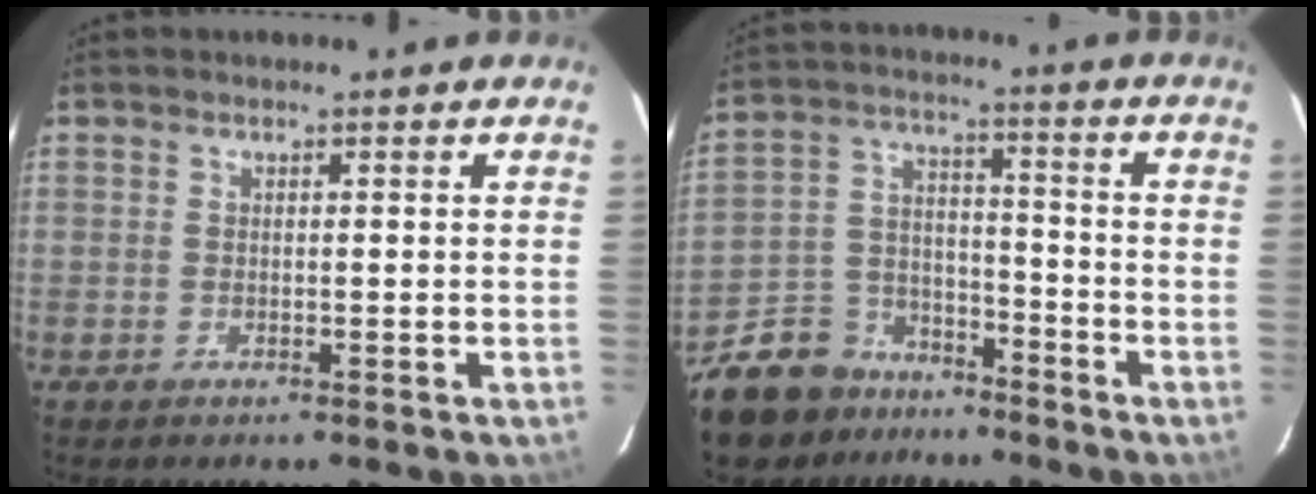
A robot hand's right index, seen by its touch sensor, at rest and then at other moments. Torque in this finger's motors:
{"motor_torque": [-0.38, -0.69, -0.59, -0.21]}